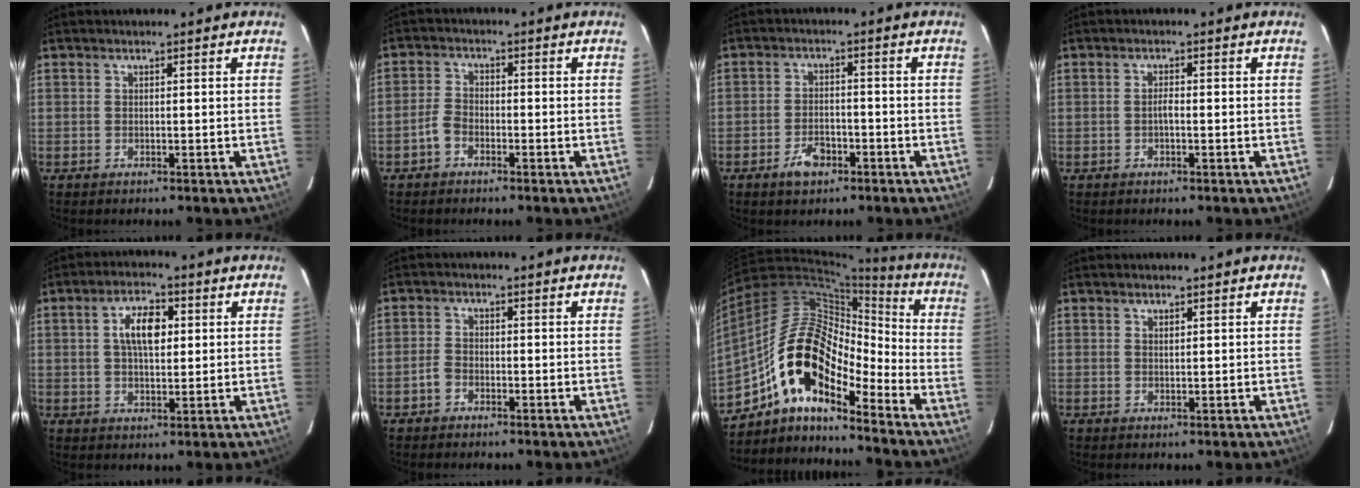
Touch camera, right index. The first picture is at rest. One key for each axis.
{"total": 3.0, "fx": -1.9, "fy": 1.8, "fz": 1.5, "tx": -0.034, "ty": 0.010, "tz": -0.039}
{"total": 5.1, "fx": -3.1, "fy": 2.8, "fz": 2.9, "tx": -0.064, "ty": 0.003, "tz": -0.049}
{"total": 1.2, "fx": -0.4, "fy": 0.4, "fz": 1.1, "tx": -0.020, "ty": 0.005, "tz": -0.009}
{"total": 6.9, "fx": 1.5, "fy": 3.4, "fz": 5.8, "tx": -0.103, "ty": 0.014, "tz": 0.028}
{"total": 2.3, "fx": -1.5, "fy": 1.5, "fz": 0.8, "tx": -0.019, "ty": 0.007, "tz": -0.029}
{"total": 15.9, "fx": -10.3, "fy": 6.1, "fz": 10.5, "tx": -0.181, "ty": 0.011, "tz": -0.207}
{"total": 0.7, "fx": 0.5, "fy": 0.3, "fz": 0.4, "tx": -0.005, "ty": 0.002, "tz": 0.010}